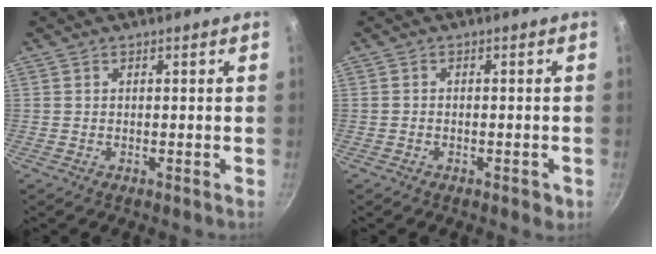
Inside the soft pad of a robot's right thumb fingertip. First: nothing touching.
{"total": 2.6, "force": [-1.3, 1.3, 1.8], "torque": [-0.027, 0.010, -0.013]}